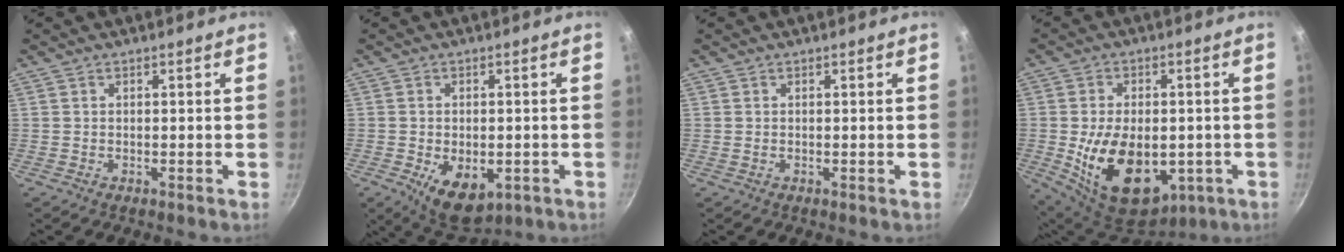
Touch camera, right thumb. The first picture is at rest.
{"total": 9.3, "force": [-2.6, 5.6, 7.0], "torque": [-0.084, -0.005, -0.024]}
{"total": 0.0}
{"total": 18.8, "force": [-3.3, 11.9, 14.2], "torque": [-0.219, -0.006, -0.032]}